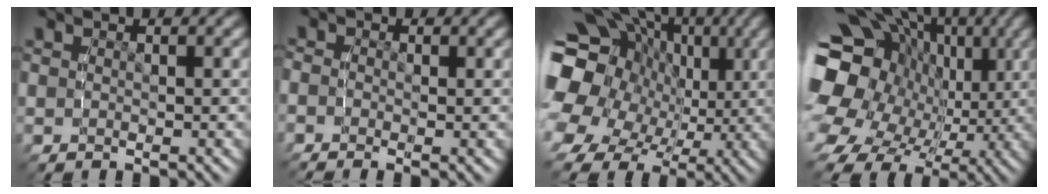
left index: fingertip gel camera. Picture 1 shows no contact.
{"total": 1.1, "force": [-0.4, 1.0, 0.3], "torque": [-0.002, 0.006, -0.022]}
{"total": 15.4, "force": [0.3, 12.9, 8.4], "torque": [-0.171, -0.039, 0.000]}
{"total": 17.3, "force": [-0.4, 14.4, 9.6], "torque": [-0.192, -0.056, -0.002]}